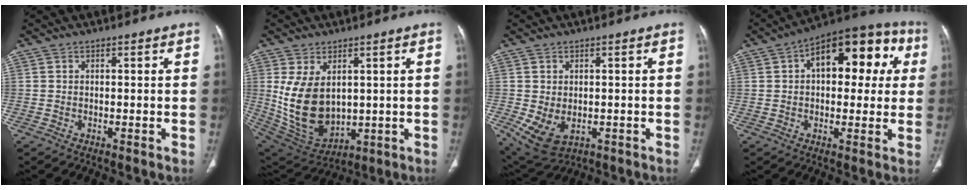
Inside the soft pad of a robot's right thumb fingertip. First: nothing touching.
{"total": 14.3, "force": [1.8, 9.3, 10.8], "torque": [-0.189, -0.015, 0.065]}
{"total": 7.1, "force": [-1.3, 4.8, 5.1], "torque": [-0.090, -0.007, -0.001]}
{"total": 18.8, "force": [5.0, 10.0, 15.1], "torque": [-0.163, 0.035, 0.063]}